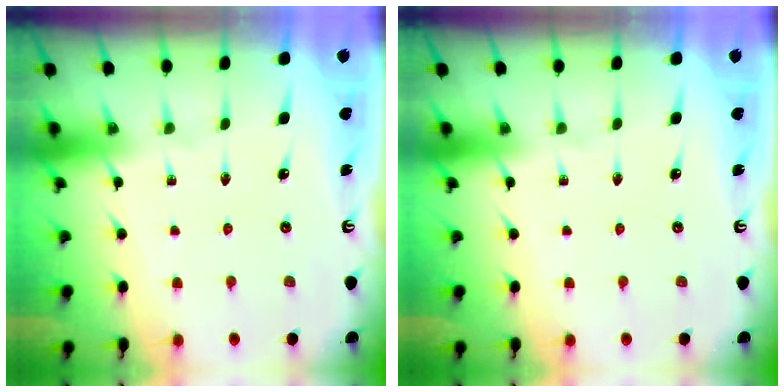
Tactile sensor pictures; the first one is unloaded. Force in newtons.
{"total": 0.0}